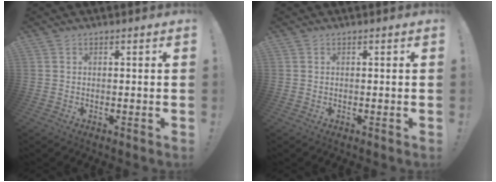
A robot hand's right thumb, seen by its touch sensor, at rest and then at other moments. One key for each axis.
{"total": 0.0}